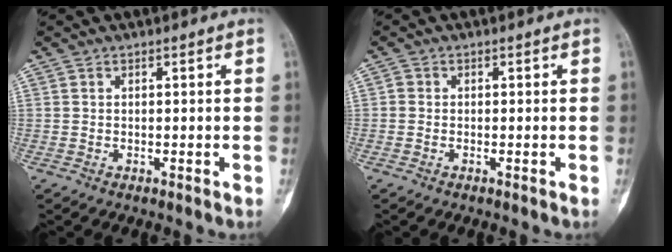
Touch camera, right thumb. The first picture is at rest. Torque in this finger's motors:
{"motor_torque": [0.39, -0.08, 0.12, -0.24, 0.03]}